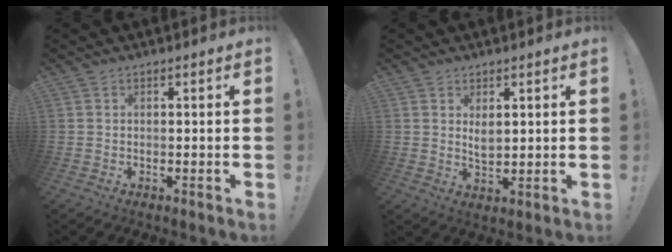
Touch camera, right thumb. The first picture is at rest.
{"total": 3.8, "force": [1.9, 1.8, 2.7], "torque": [-0.037, -0.013, 0.031]}